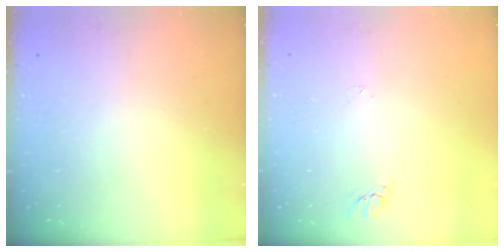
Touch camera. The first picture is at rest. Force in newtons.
{"total": 2.0, "press": 2.0, "slide": 0.2}